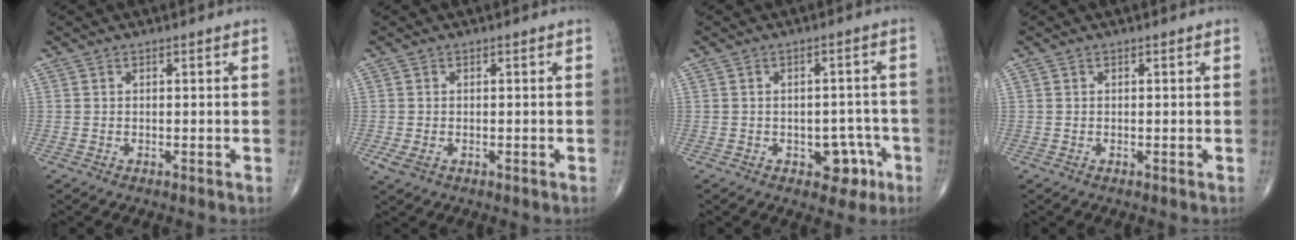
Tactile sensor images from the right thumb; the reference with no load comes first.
{"total": 2.3, "force": [-0.7, 1.4, 1.6], "torque": [-0.042, -0.002, -0.010]}
{"total": 5.8, "force": [-2.5, 3.8, 3.6], "torque": [-0.016, 0.023, -0.027]}
{"total": 0.0}